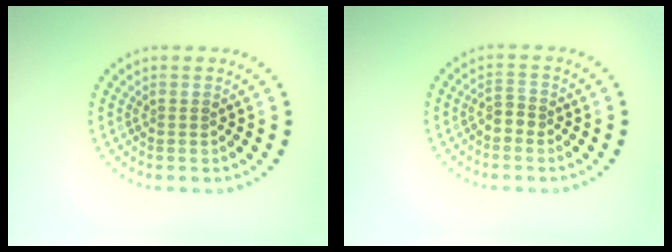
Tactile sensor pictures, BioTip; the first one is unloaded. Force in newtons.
{"total": 1.3, "press": 1.2, "slide": 0.5}